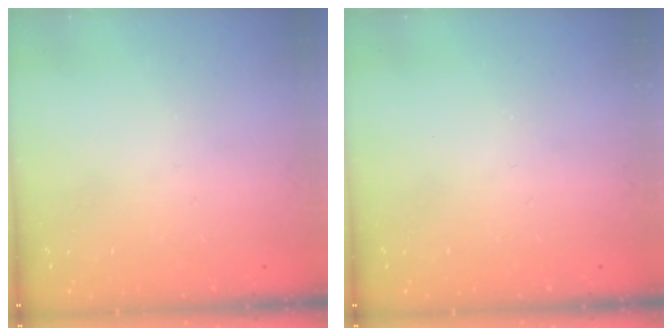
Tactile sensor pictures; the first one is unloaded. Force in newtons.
{"total": 0.0}